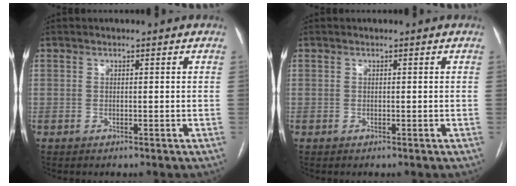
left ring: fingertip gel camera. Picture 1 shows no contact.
{"total": 0.0}